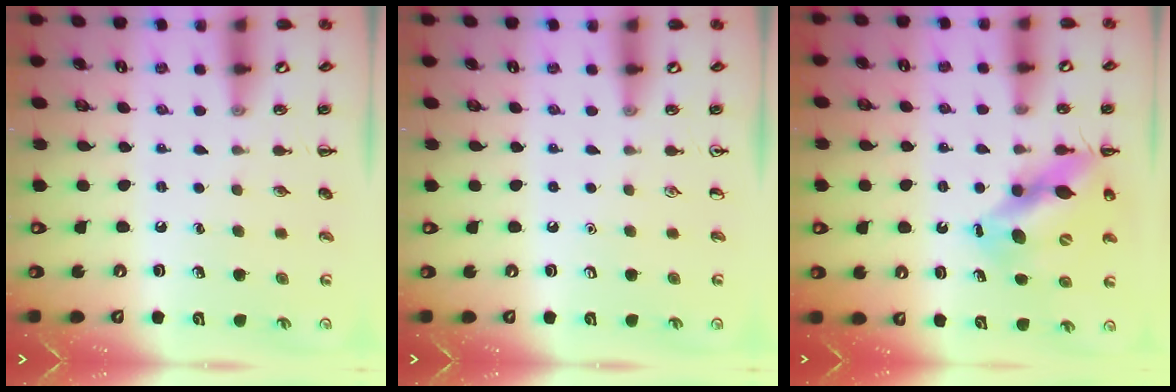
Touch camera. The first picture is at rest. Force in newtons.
{"total": 0.0}
{"total": 12.6, "press": 12.2, "slide": 3.1}